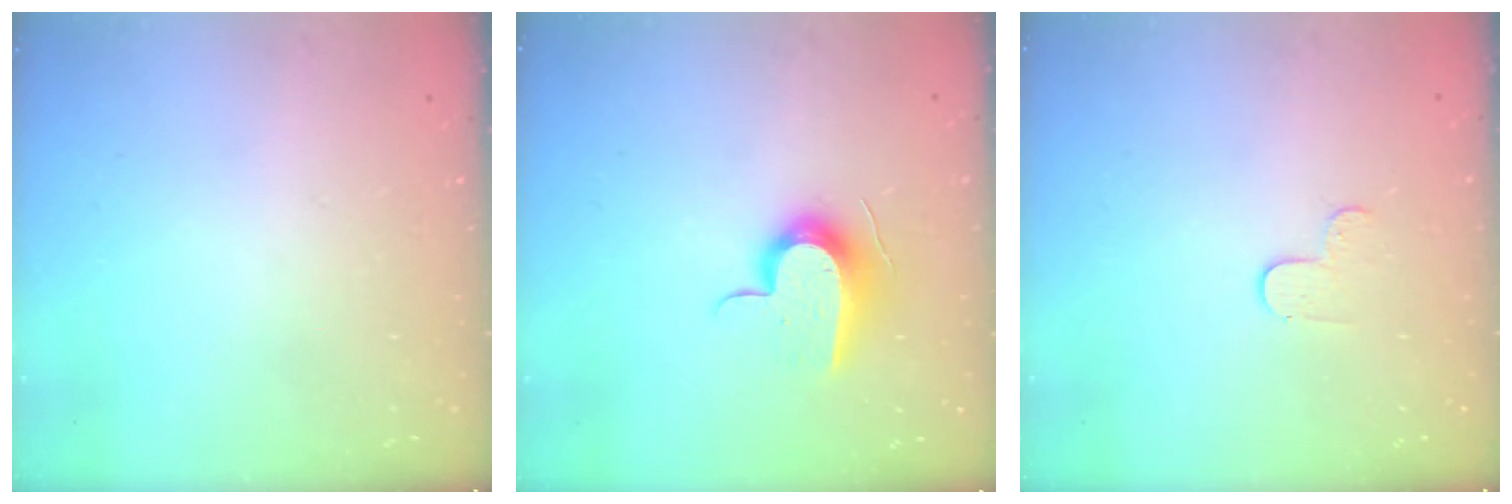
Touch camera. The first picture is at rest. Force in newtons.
{"total": 11.5, "press": 11.5, "slide": 0.9}
{"total": 4.9, "press": 4.8, "slide": 0.6}